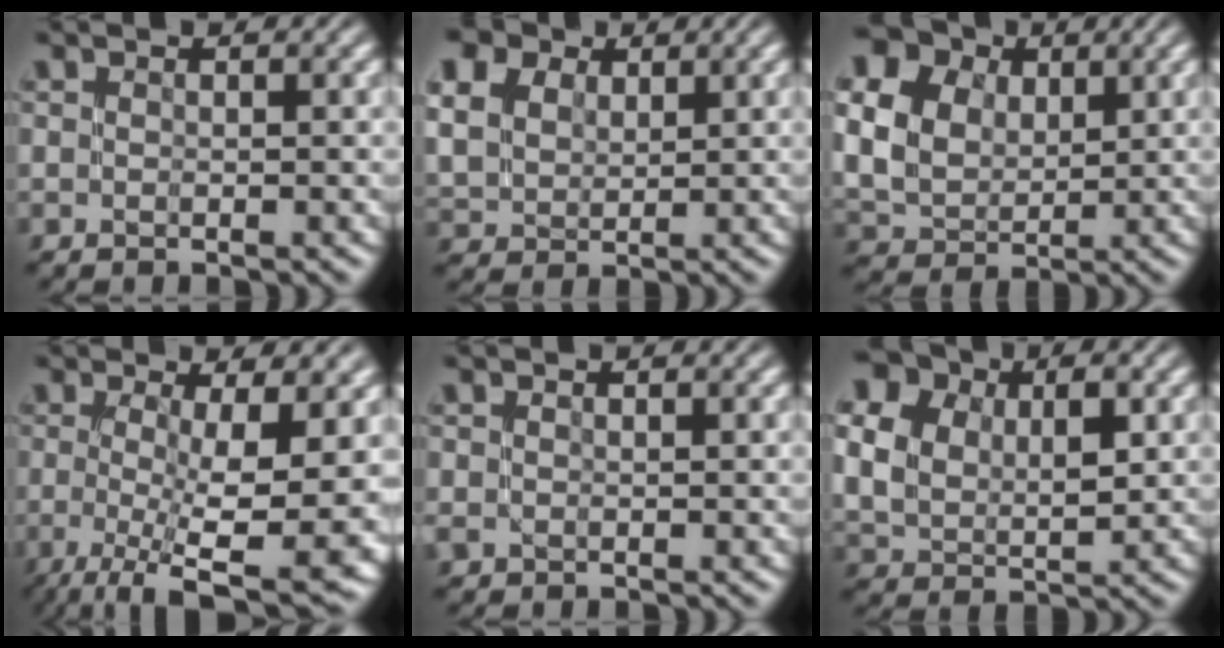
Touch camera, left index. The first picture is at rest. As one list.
[{"total": 11.6, "force": [5.8, 8.2, 5.8], "torque": [-0.155, 0.032, 0.100]}, {"total": 15.4, "force": [5.7, 12.4, 7.1], "torque": [-0.196, 0.029, 0.098]}, {"total": 10.2, "force": [-1.5, 2.6, 9.7], "torque": [-0.138, -0.012, -0.021]}, {"total": 1.0, "force": [-0.2, 0.9, 0.3], "torque": [-0.005, -0.003, -0.006]}, {"total": 12.0, "force": [4.0, 9.0, 6.8], "torque": [-0.138, 0.031, 0.084]}]